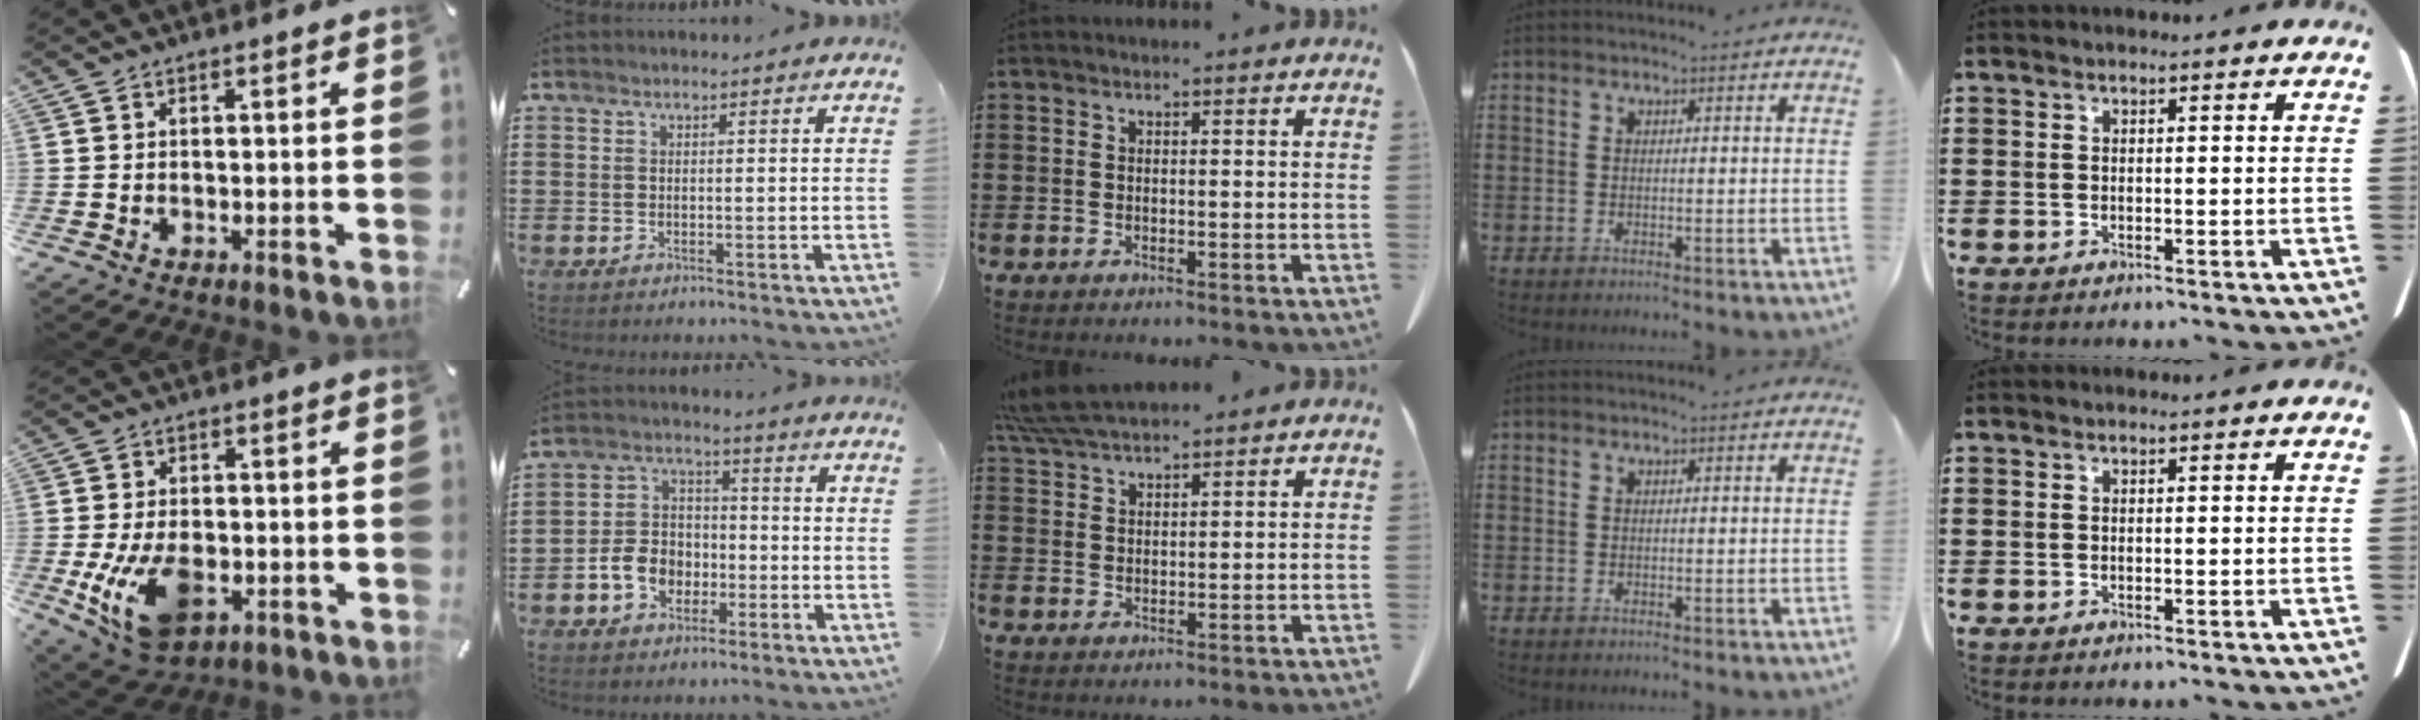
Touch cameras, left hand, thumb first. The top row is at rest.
{"thumb": {"total": 13.5, "force": [-3.4, 8.6, 9.8], "torque": [-0.192, -0.003, -0.059]}, "index": {"total": 7.3, "force": [-2.8, 5.7, 3.6], "torque": [-0.097, 0.015, -0.057]}, "middle": {"total": 5.8, "force": [5.3, 0.8, 2.3], "torque": [-0.062, -0.012, 0.102]}}